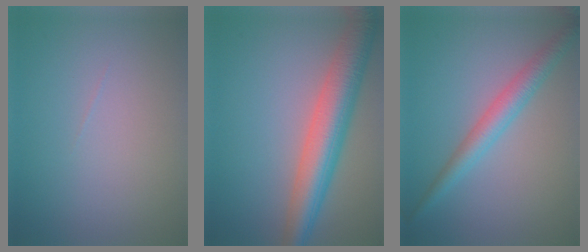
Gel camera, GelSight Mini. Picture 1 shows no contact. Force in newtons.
{"total": 7.2, "press": 7.2, "slide": 0.3}
{"total": 3.3, "press": 3.3, "slide": 0.0}